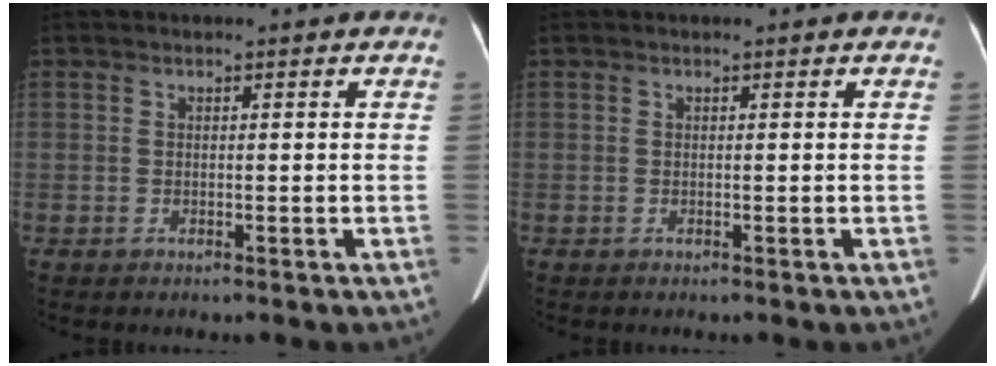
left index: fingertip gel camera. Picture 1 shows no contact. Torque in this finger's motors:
{"motor_torque": [-0.11, -0.20, 0.03, 0.01]}